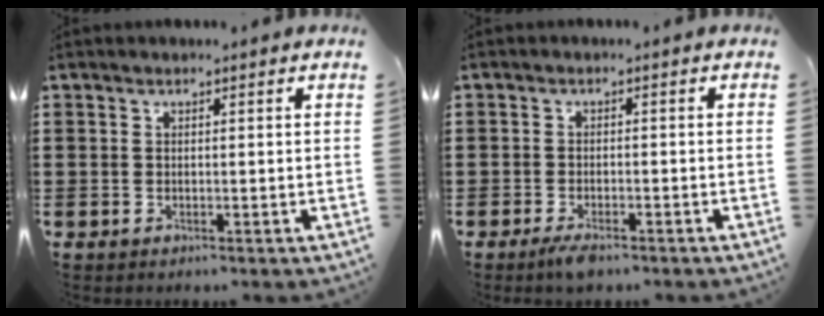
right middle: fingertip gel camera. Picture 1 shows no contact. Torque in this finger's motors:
{"motor_torque": [0.22, 0.22, 0.11, 0.02]}